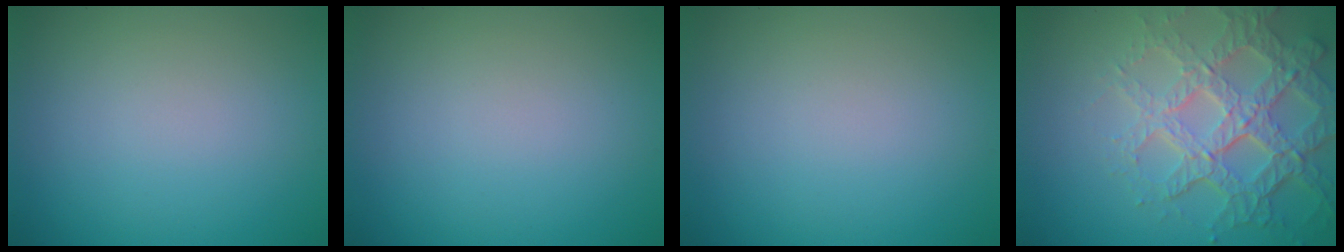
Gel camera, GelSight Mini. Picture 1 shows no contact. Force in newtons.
{"total": 0.0}
{"total": 0.0}
{"total": 7.4, "press": 5.2, "slide": 5.2}